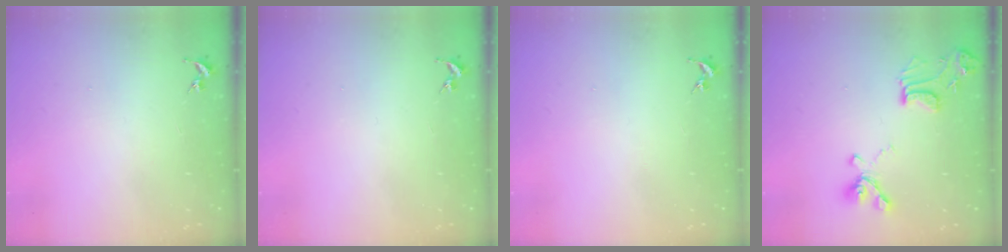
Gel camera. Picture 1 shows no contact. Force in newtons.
{"total": 0.0}
{"total": 0.0}
{"total": 14.3, "press": 14.2, "slide": 1.7}